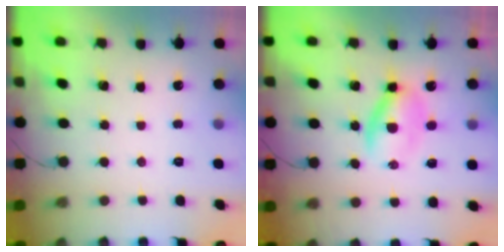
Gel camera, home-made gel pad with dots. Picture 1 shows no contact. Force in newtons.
{"total": 5.0, "press": 4.9, "slide": 1.0}